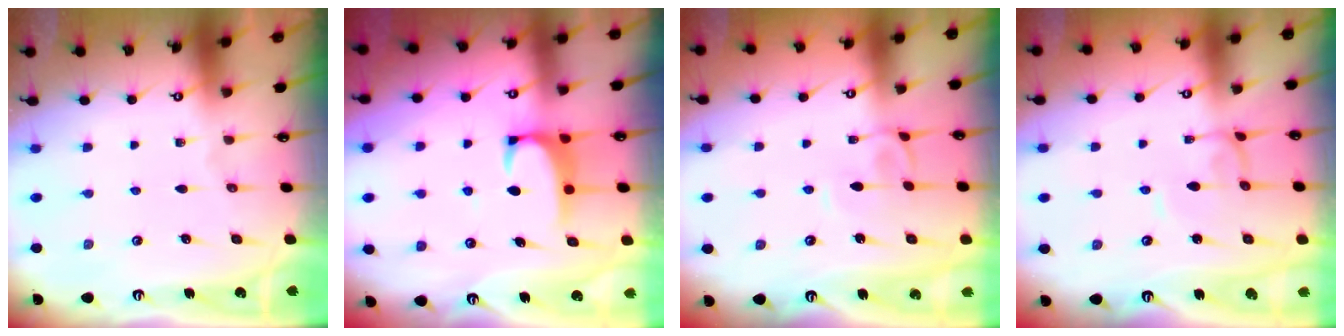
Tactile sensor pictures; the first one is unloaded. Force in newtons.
{"total": 1.9, "press": 1.9, "slide": 0.3}
{"total": 3.7, "press": 3.7, "slide": 0.1}
{"total": 2.2, "press": 2.2, "slide": 0.1}